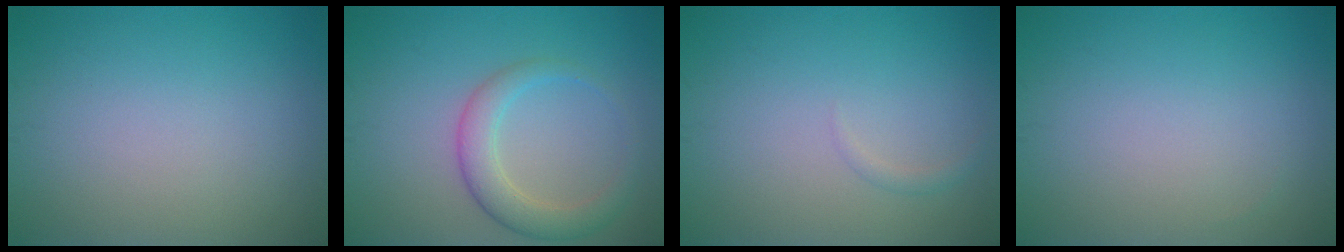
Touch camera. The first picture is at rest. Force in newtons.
{"total": 3.5, "press": 3.5, "slide": 0.2}
{"total": 0.7, "press": 0.7, "slide": 0.1}
{"total": 0.0}